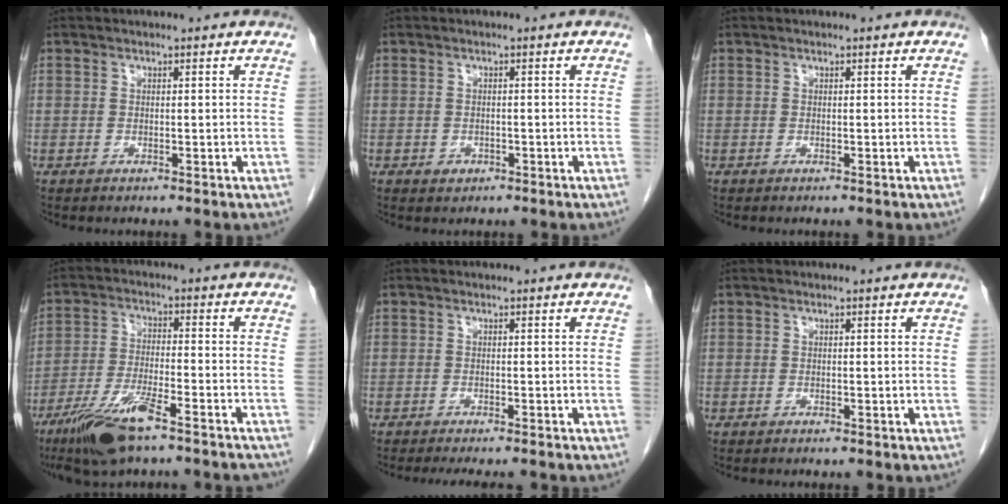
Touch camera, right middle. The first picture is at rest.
{"total": 1.2, "force": [-0.5, 1.1, 0.4], "torque": [-0.004, 0.004, -0.002]}
{"total": 0.0}
{"total": 12.7, "force": [-9.4, 1.5, 8.4], "torque": [-0.158, -0.023, -0.164]}
{"total": 6.8, "force": [-6.0, 1.3, 3.0], "torque": [-0.034, -0.010, -0.079]}
{"total": 0.7, "force": [-0.5, 0.2, 0.4], "torque": [-0.008, -0.001, -0.004]}